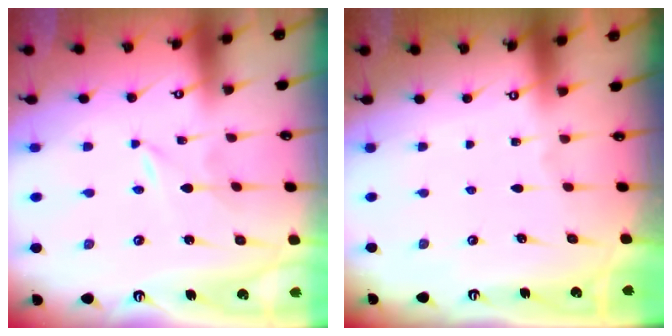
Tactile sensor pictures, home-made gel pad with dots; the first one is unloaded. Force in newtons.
{"total": 0.0}